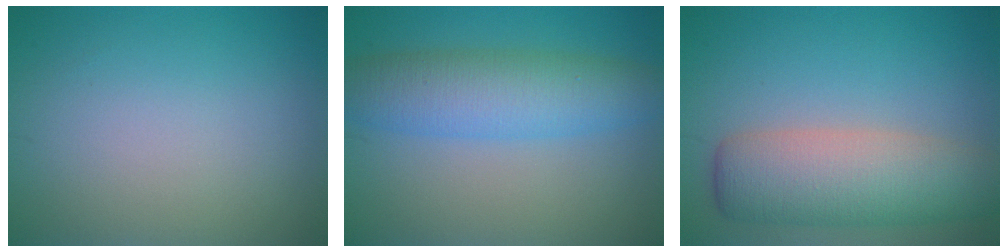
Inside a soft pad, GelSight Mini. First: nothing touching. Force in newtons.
{"total": 6.2, "press": 6.2, "slide": 0.3}
{"total": 7.3, "press": 7.3, "slide": 0.4}